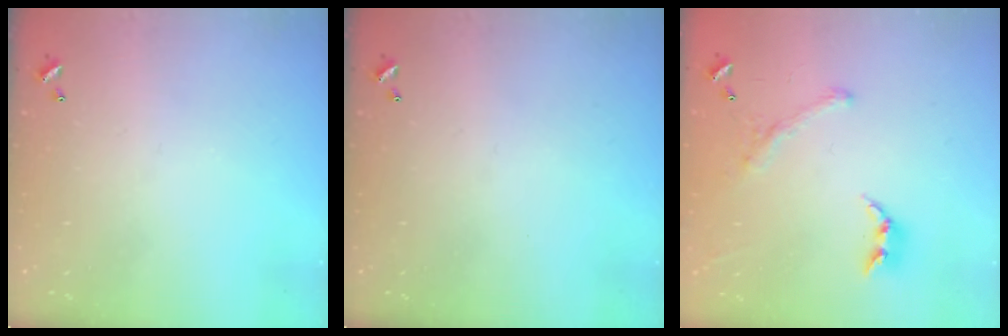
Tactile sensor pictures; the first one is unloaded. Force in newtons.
{"total": 0.0}
{"total": 1.2, "press": 0.5, "slide": 1.1}